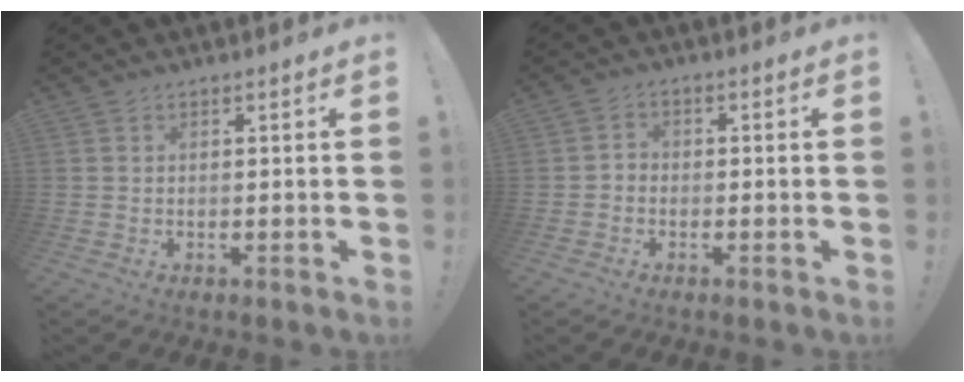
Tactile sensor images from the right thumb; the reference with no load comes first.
{"total": 2.0, "force": [-1.3, 1.3, 0.9], "torque": [-0.018, 0.010, -0.023]}